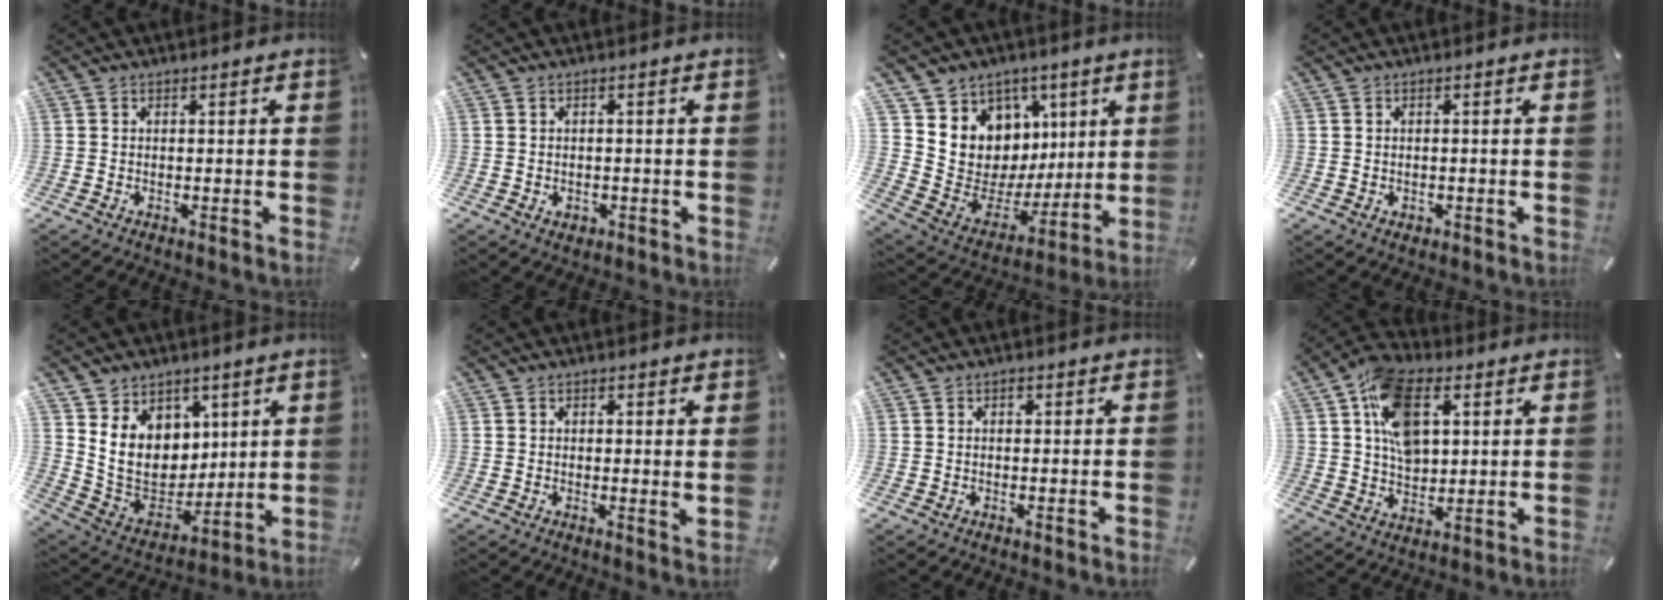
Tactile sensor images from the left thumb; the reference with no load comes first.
{"total": 1.7, "force": [-0.5, 1.5, 0.8], "torque": [-0.016, 0.004, -0.011]}
{"total": 11.4, "force": [3.1, 10.9, 1.0], "torque": [-0.009, -0.054, 0.080]}
{"total": 0.9, "force": [-0.2, 0.8, 0.4], "torque": [-0.008, 0.003, -0.006]}
{"total": 13.7, "force": [4.9, 11.8, 5.0], "torque": [-0.099, -0.042, 0.105]}
{"total": 1.4, "force": [0.7, 0.5, 1.0], "torque": [-0.013, -0.003, 0.012]}
{"total": 0.9, "force": [0.3, 0.7, 0.5], "torque": [-0.003, 0.000, 0.002]}
{"total": 14.1, "force": [4.6, 9.7, 9.2], "torque": [-0.169, 0.005, 0.084]}